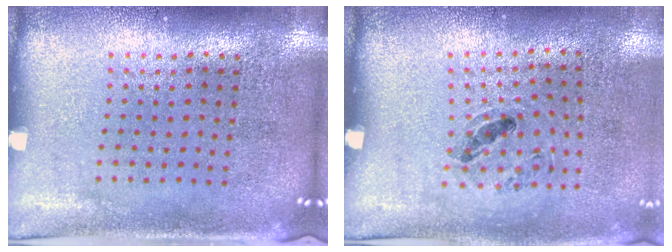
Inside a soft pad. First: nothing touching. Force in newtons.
{"total": 1.2, "press": 0.9, "slide": 0.8}